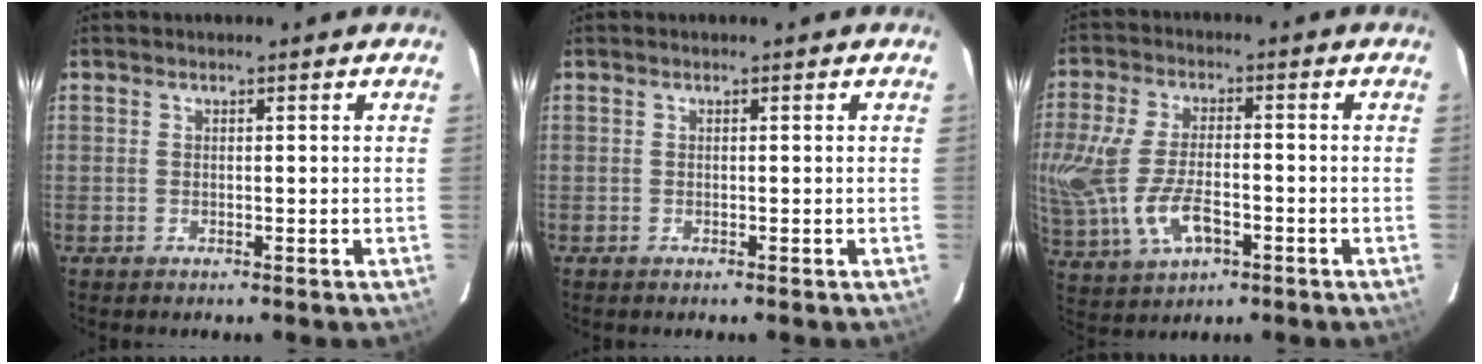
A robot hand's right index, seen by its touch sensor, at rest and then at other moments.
{"total": 0.0}
{"total": 16.7, "force": [-3.5, 8.8, 13.8], "torque": [-0.313, -0.016, -0.052]}